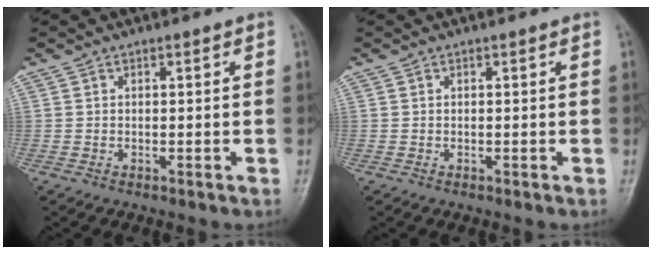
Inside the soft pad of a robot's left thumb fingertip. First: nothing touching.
{"total": 0.0}